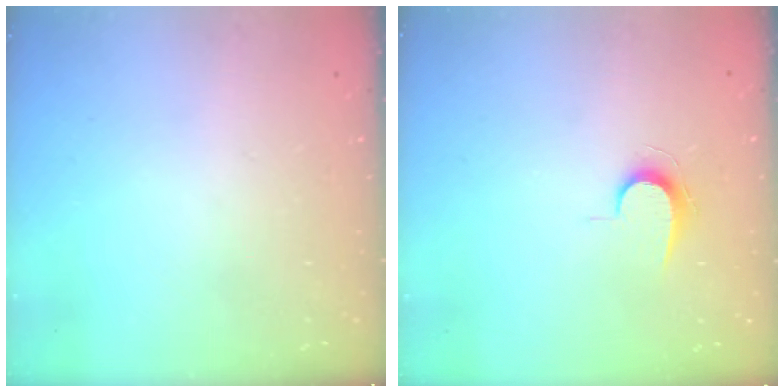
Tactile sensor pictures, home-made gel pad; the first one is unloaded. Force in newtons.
{"total": 5.9, "press": 5.9, "slide": 0.6}